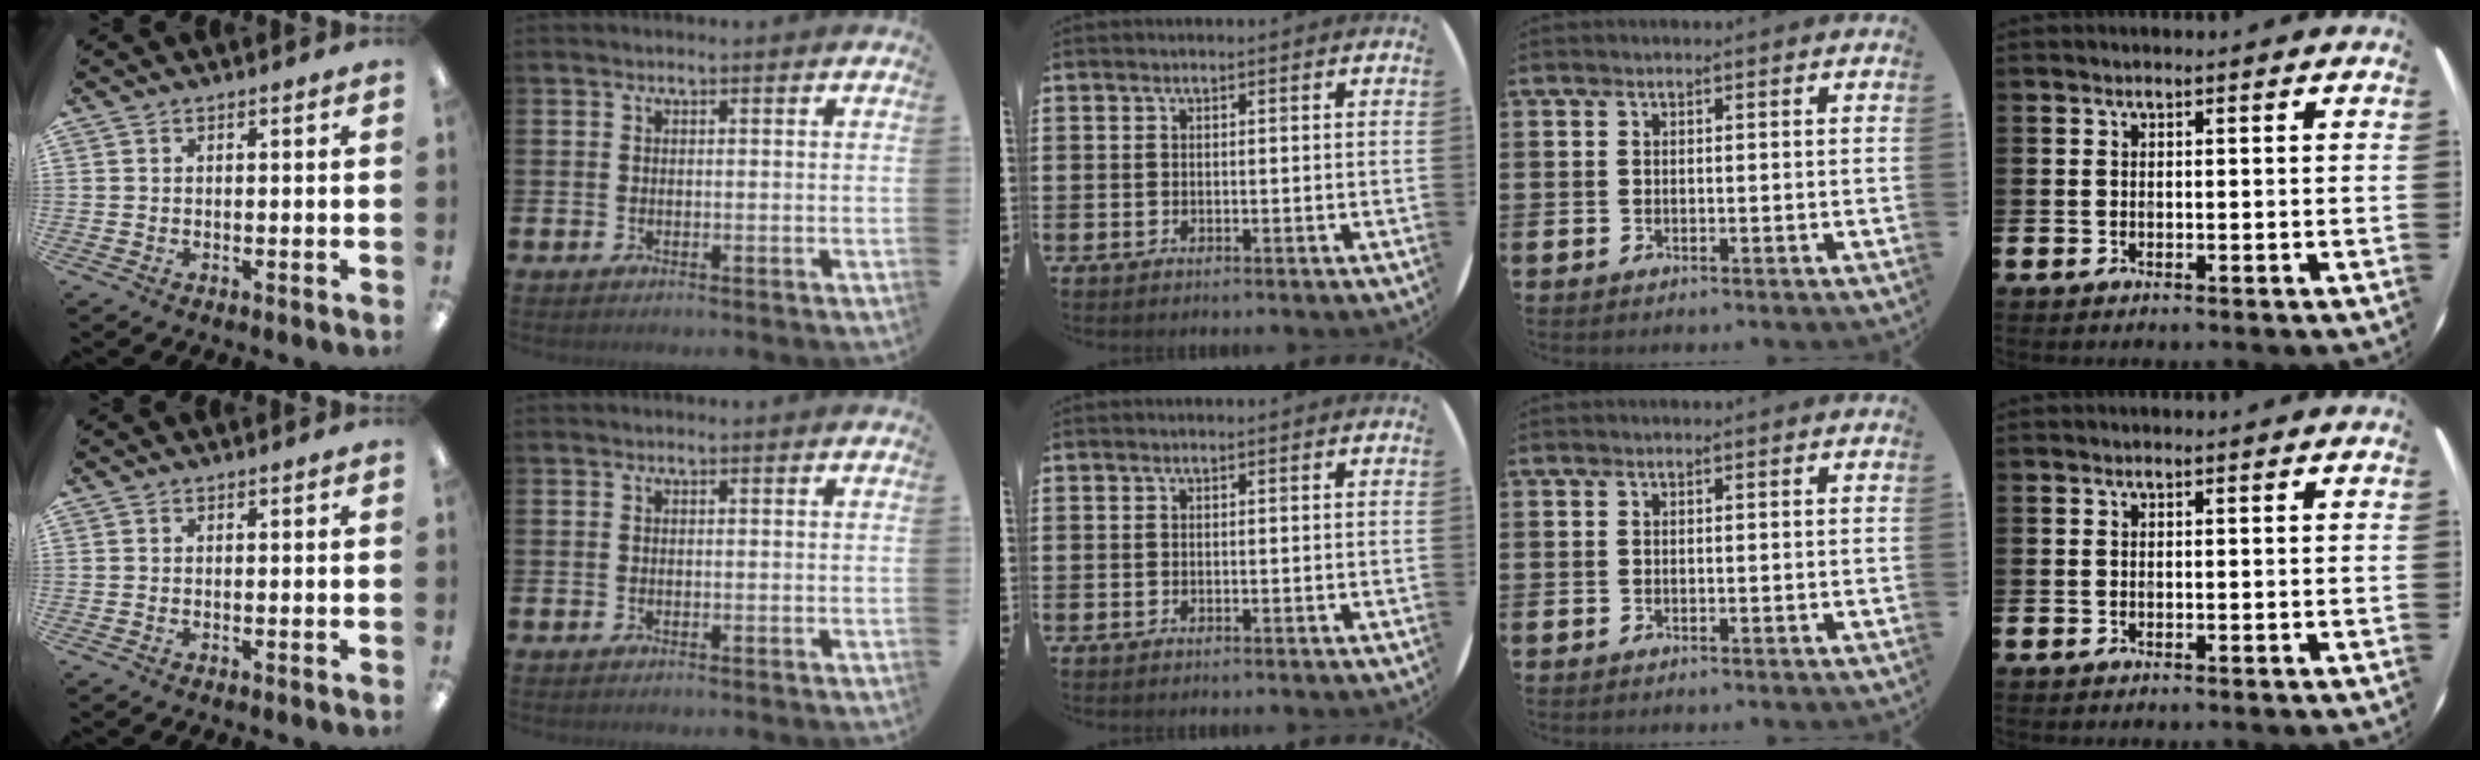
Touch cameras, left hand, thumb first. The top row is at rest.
{}